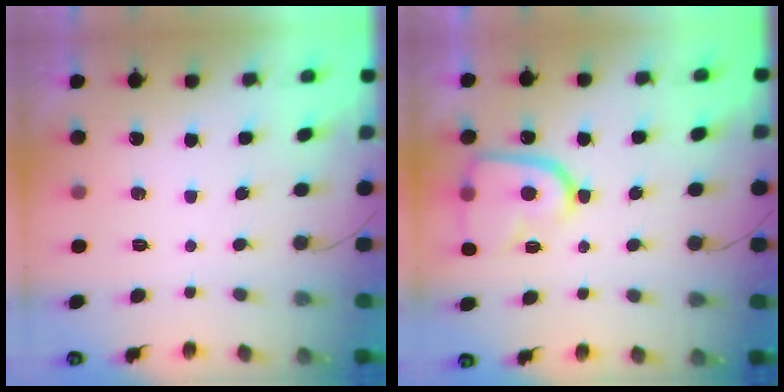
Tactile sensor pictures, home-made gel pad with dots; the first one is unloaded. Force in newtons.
{"total": 14.5, "press": 14.4, "slide": 1.4}